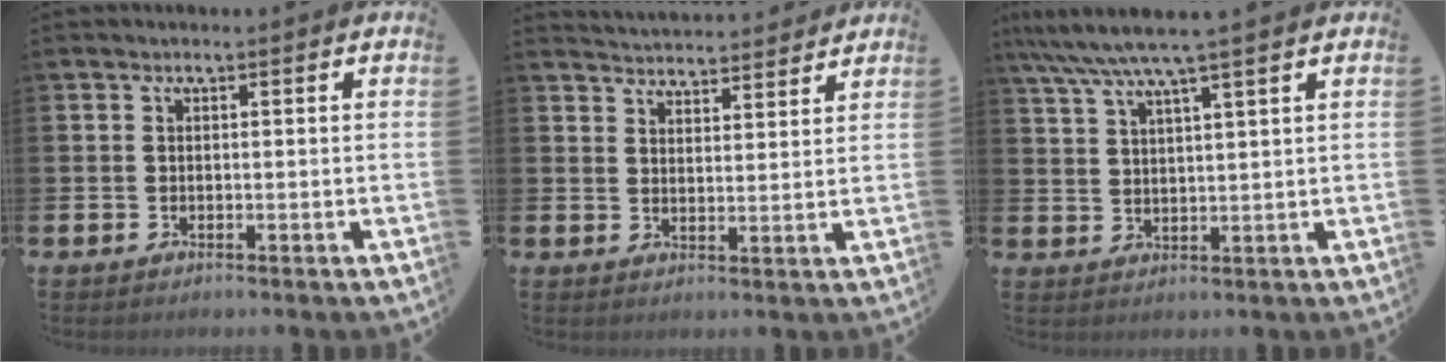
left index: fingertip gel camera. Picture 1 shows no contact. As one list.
[{"total": 4.3, "force": [4.2, 0.3, -0.4], "torque": [0.005, -0.034, 0.074]}, {"total": 5.8, "force": [4.9, 0.0, 3.1], "torque": [-0.078, -0.016, 0.087]}]